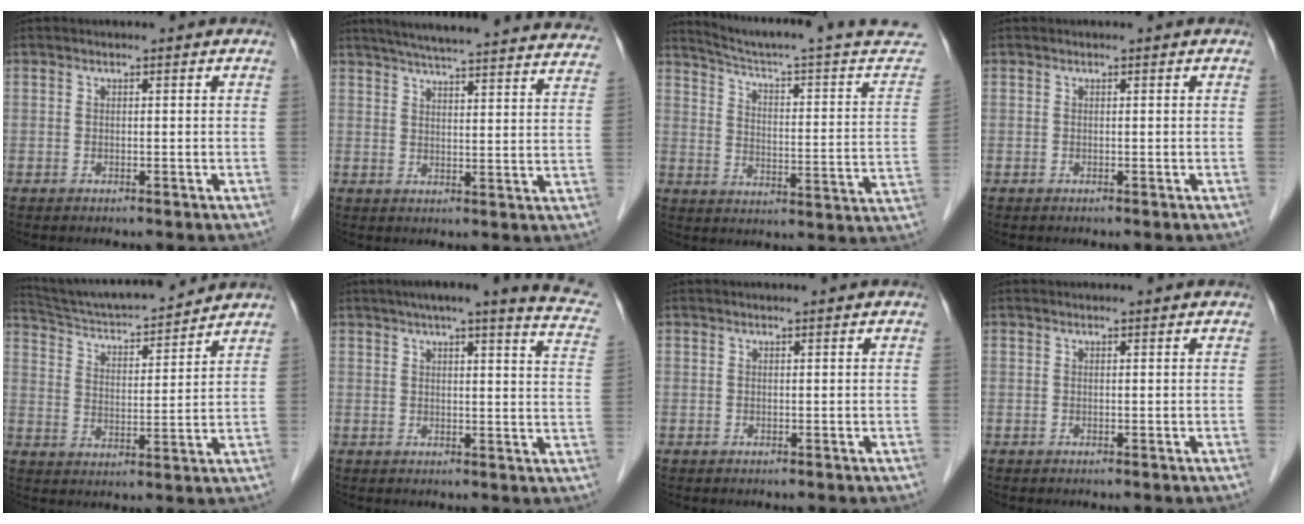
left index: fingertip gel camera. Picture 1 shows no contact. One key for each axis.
{"total": 29.7, "fx": 27.4, "fy": 2.1, "fz": 11.3, "tx": -0.177, "ty": -0.041, "tz": 0.328}
{"total": 24.3, "fx": 22.4, "fy": -0.2, "fz": 9.3, "tx": -0.137, "ty": -0.077, "tz": 0.282}
{"total": 0.0}
{"total": 15.3, "fx": 14.4, "fy": 1.2, "fz": 4.9, "tx": -0.089, "ty": 0.010, "tz": 0.232}
{"total": 15.8, "fx": 12.9, "fy": 0.8, "fz": 9.1, "tx": -0.113, "ty": -0.009, "tz": 0.136}
{"total": 1.0, "fx": 0.9, "fy": -0.1, "fz": 0.4, "tx": -0.004, "ty": 0.010, "tz": 0.017}
{"total": 1.0, "fx": 1.0, "fy": 0.1, "fz": 0.2, "tx": -0.007, "ty": 0.013, "tz": 0.015}